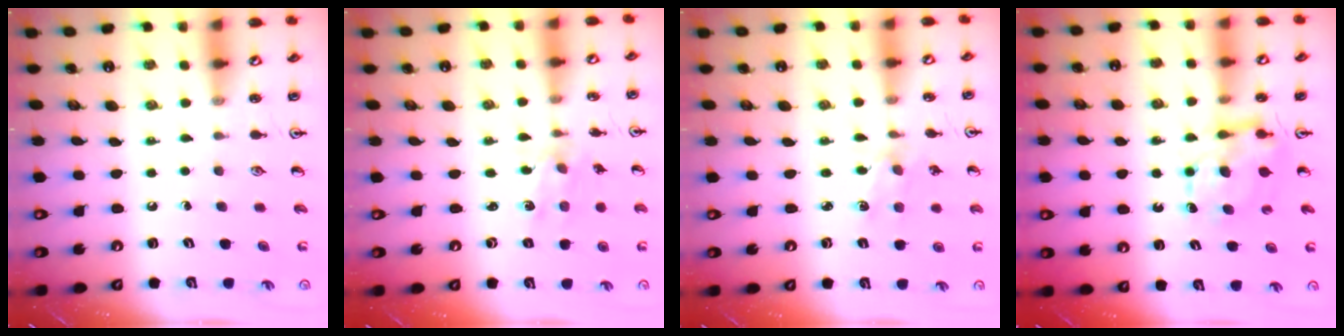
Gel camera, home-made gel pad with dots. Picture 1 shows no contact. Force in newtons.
{"total": 1.3, "press": 1.3, "slide": 0.3}
{"total": 2.5, "press": 2.4, "slide": 0.3}
{"total": 6.9, "press": 6.9, "slide": 0.6}